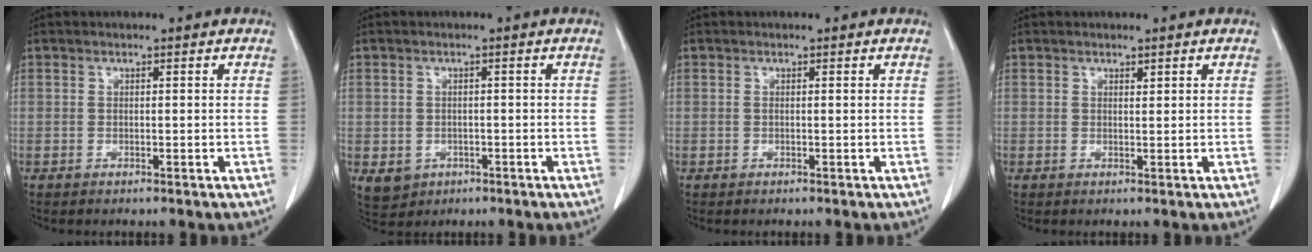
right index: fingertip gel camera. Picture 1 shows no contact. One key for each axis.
{"total": 4.1, "fx": -1.4, "fy": 3.7, "fz": 1.1, "tx": -0.017, "ty": 0.001, "tz": -0.011}
{"total": 0.0}
{"total": 0.6, "fx": 0.5, "fy": 0.1, "fz": 0.3, "tx": -0.008, "ty": -0.005, "tz": 0.007}